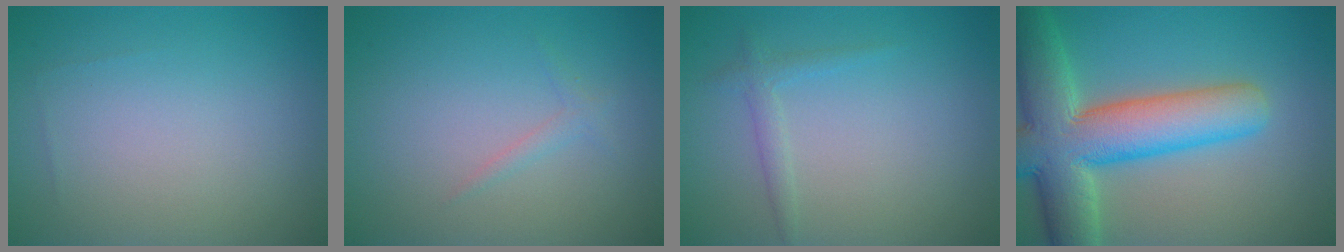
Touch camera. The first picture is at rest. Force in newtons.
{"total": 0.9, "press": 0.9, "slide": 0.0}
{"total": 1.3, "press": 1.3, "slide": 0.0}
{"total": 10.9, "press": 10.9, "slide": 0.6}